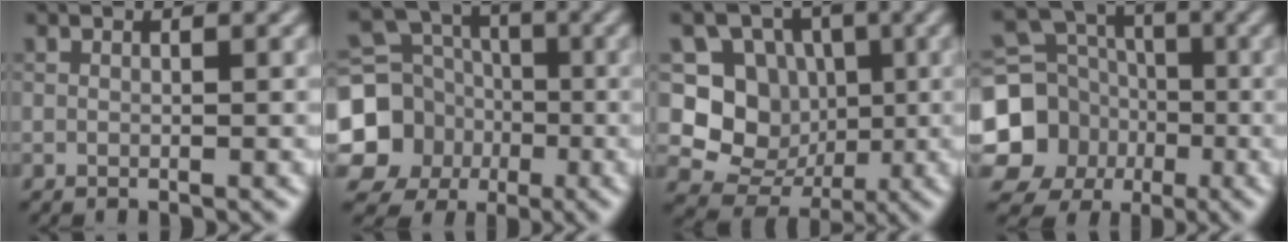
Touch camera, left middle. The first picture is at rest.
{"total": 11.3, "force": [-2.5, 10.4, 3.6], "torque": [-0.100, -0.017, -0.065]}
{"total": 6.7, "force": [0.1, 6.1, 2.7], "torque": [-0.035, -0.013, -0.007]}
{"total": 12.5, "force": [-2.9, 11.5, 4.0], "torque": [-0.109, -0.014, -0.069]}